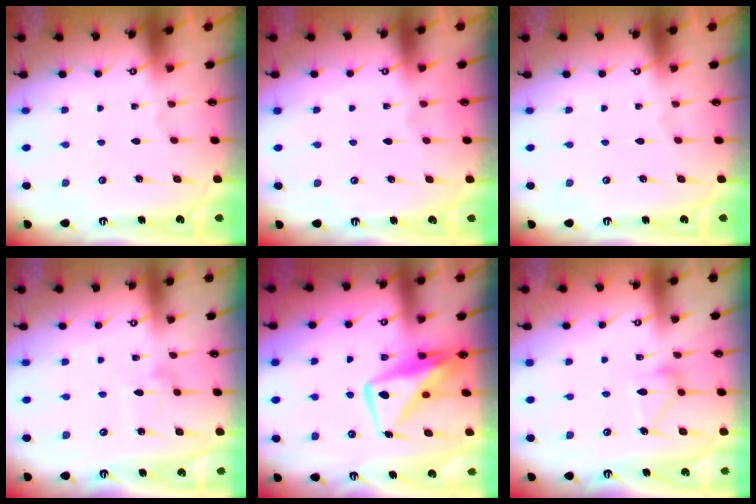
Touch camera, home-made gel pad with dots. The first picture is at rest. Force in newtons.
{"total": 3.7, "press": 3.7, "slide": 0.1}
{"total": 0.0}
{"total": 5.8, "press": 5.8, "slide": 0.4}
{"total": 11.3, "press": 11.2, "slide": 1.3}
{"total": 11.7, "press": 11.7, "slide": 0.5}